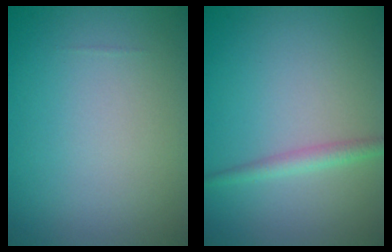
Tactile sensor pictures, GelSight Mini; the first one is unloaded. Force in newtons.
{"total": 1.7, "press": 1.7, "slide": 0.0}